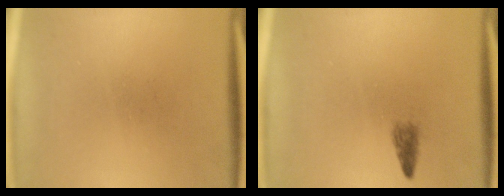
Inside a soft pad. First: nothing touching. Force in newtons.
{"total": 1.4}